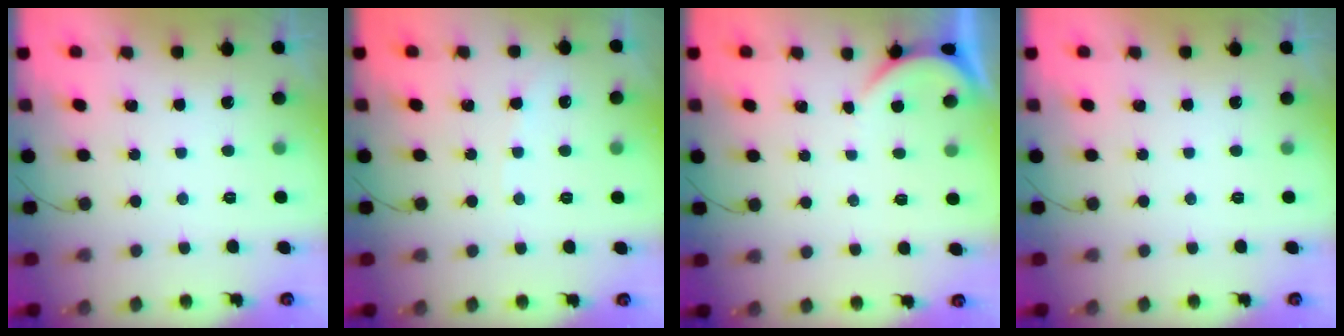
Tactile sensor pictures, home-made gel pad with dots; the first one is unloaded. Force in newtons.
{"total": 2.7, "press": 2.6, "slide": 0.4}
{"total": 1.6, "press": 1.6, "slide": 0.2}
{"total": 0.0}